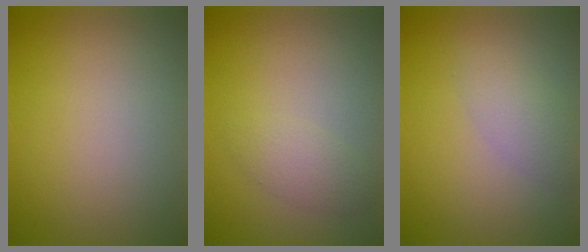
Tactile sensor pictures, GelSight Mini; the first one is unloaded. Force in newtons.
{"total": 1.8, "press": 1.8, "slide": 0.0}
{"total": 2.3, "press": 2.3, "slide": 0.0}